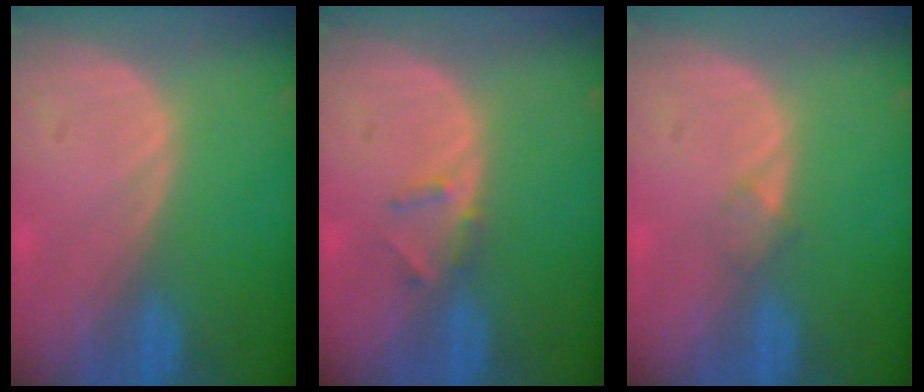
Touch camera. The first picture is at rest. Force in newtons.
{"total": 1.9, "press": 1.7, "slide": 0.9}
{"total": 1.4, "press": 1.4, "slide": 0.1}